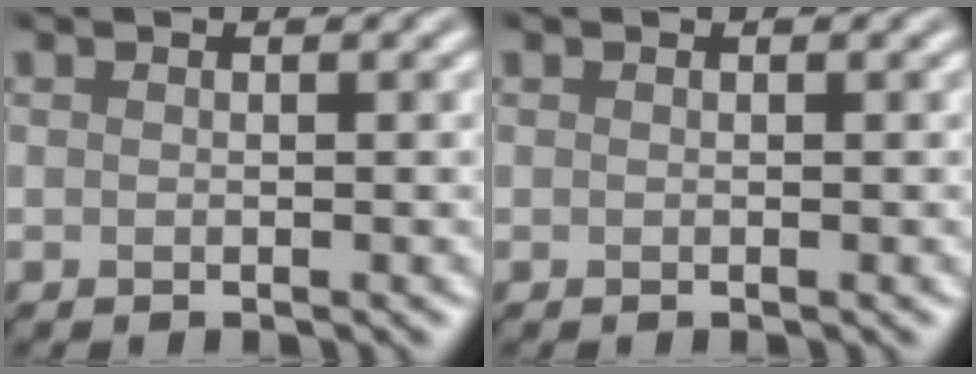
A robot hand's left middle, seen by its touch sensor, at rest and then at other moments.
{"total": 0.0}